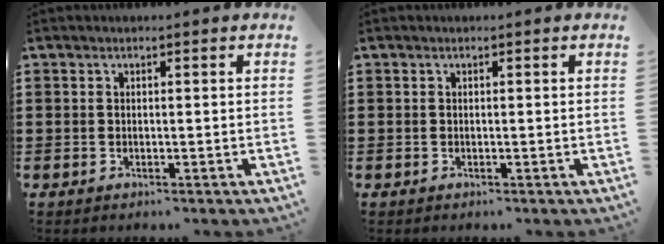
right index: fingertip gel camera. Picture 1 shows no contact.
{"total": 0.0}